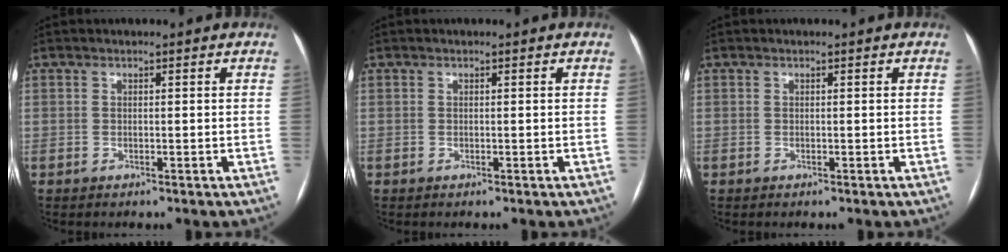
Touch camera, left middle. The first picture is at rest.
{"total": 0.0}
{"total": 0.0}